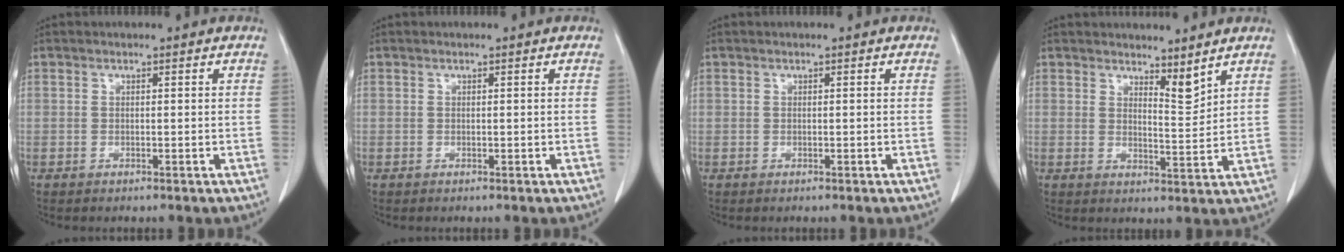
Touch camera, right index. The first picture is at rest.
{"total": 0.0}
{"total": 0.0}
{"total": 3.9, "force": [3.4, 0.6, 1.9], "torque": [-0.029, -0.019, 0.059]}